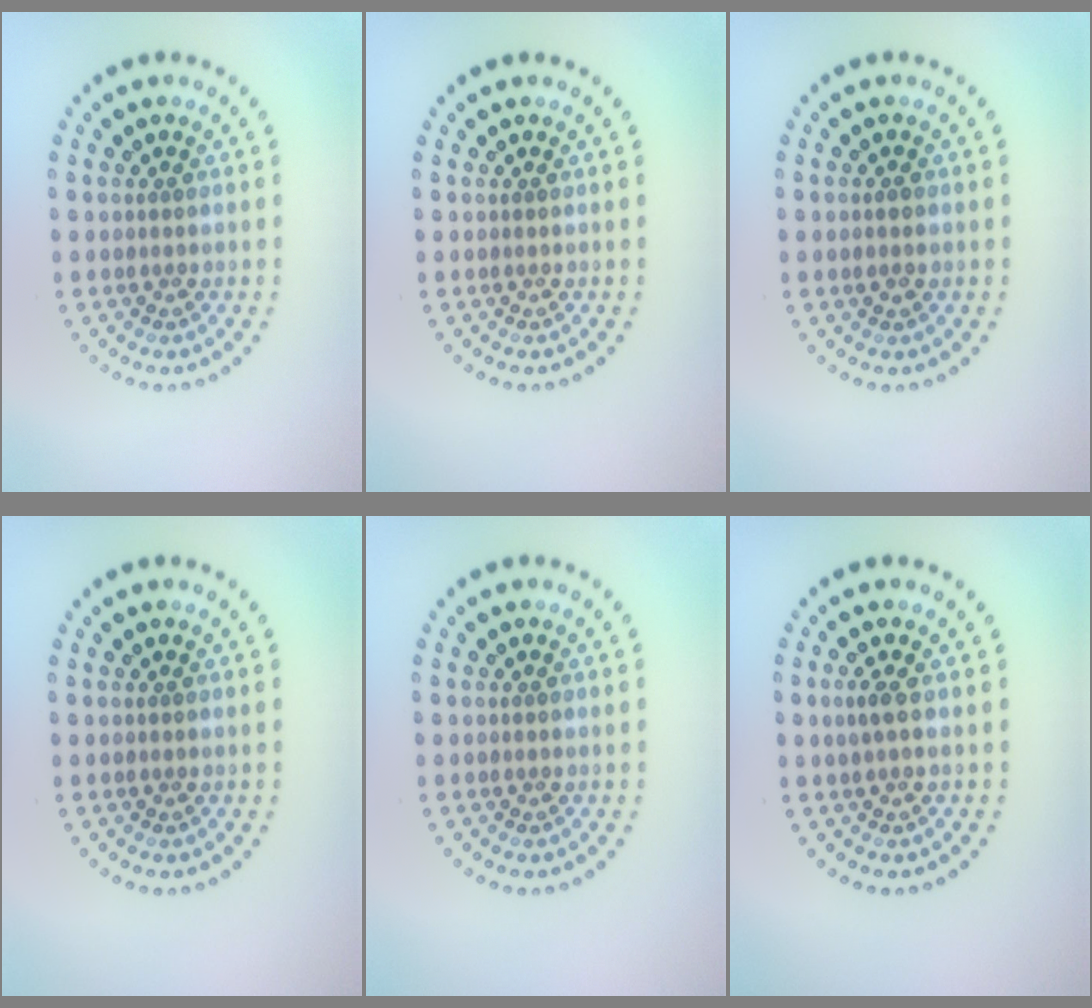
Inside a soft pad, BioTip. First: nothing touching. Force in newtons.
{"total": 0.0}
{"total": 1.0, "press": 1.0, "slide": 0.3}
{"total": 0.0}
{"total": 0.0}
{"total": 1.1, "press": 1.0, "slide": 0.5}